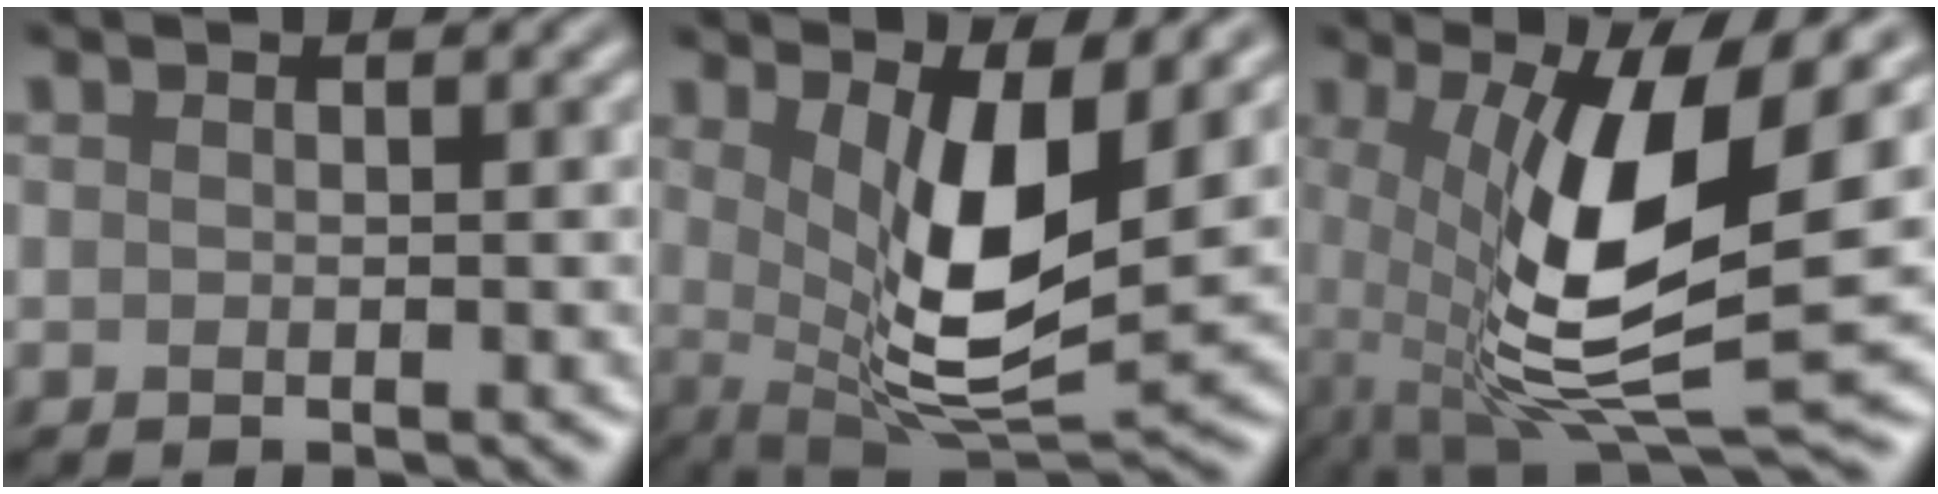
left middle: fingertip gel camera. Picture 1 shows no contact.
{"total": 8.4, "force": [2.0, 2.9, 7.6], "torque": [-0.137, -0.022, 0.038]}
{"total": 12.0, "force": [0.6, 3.6, 11.5], "torque": [-0.213, -0.018, 0.011]}